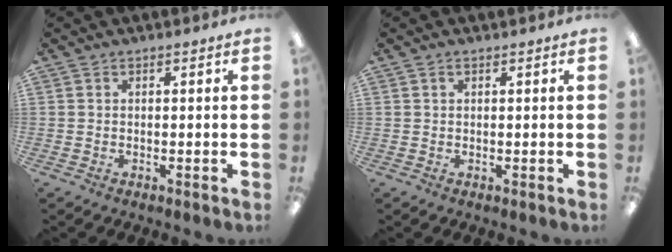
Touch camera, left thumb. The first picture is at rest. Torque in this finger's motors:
{"motor_torque": [0.06, -0.02, -0.42, 0.24, -0.01]}